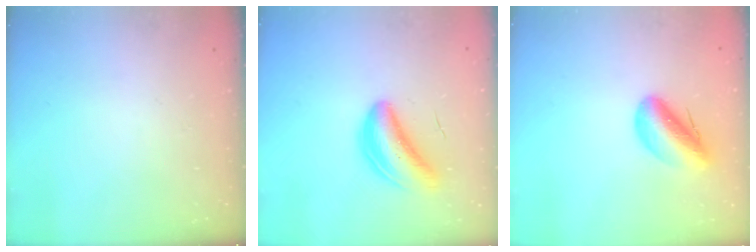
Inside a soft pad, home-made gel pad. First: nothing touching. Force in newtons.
{"total": 8.0, "press": 7.7, "slide": 2.0}
{"total": 11.3, "press": 10.8, "slide": 3.3}